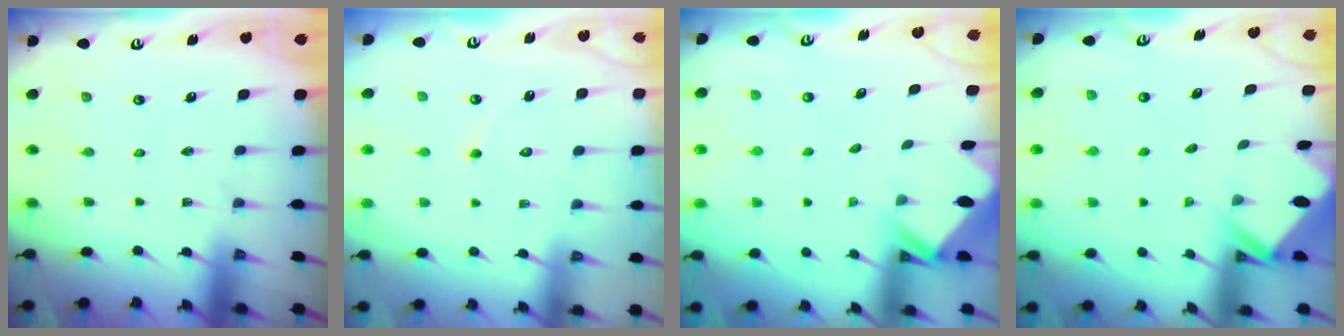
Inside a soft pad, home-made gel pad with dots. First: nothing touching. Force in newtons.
{"total": 4.6, "press": 4.5, "slide": 0.3}
{"total": 2.6, "press": 2.6, "slide": 0.2}
{"total": 2.5, "press": 2.5, "slide": 0.1}